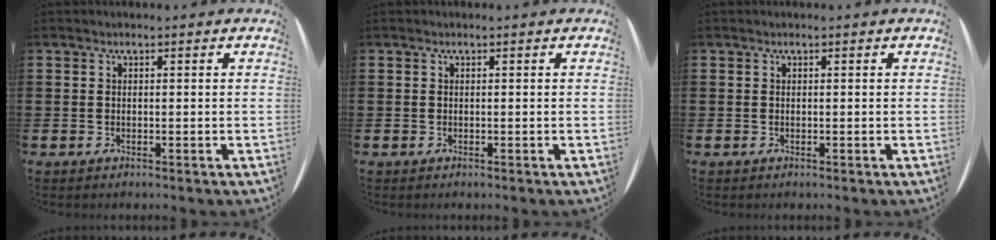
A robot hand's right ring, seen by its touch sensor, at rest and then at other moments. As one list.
[{"total": 0.0}, {"total": 0.0}]